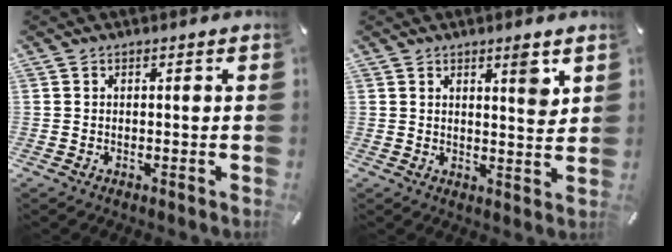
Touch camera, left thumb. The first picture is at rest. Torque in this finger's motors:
{"motor_torque": [0.94, 0.86, 0.50, -0.46, 0.21]}